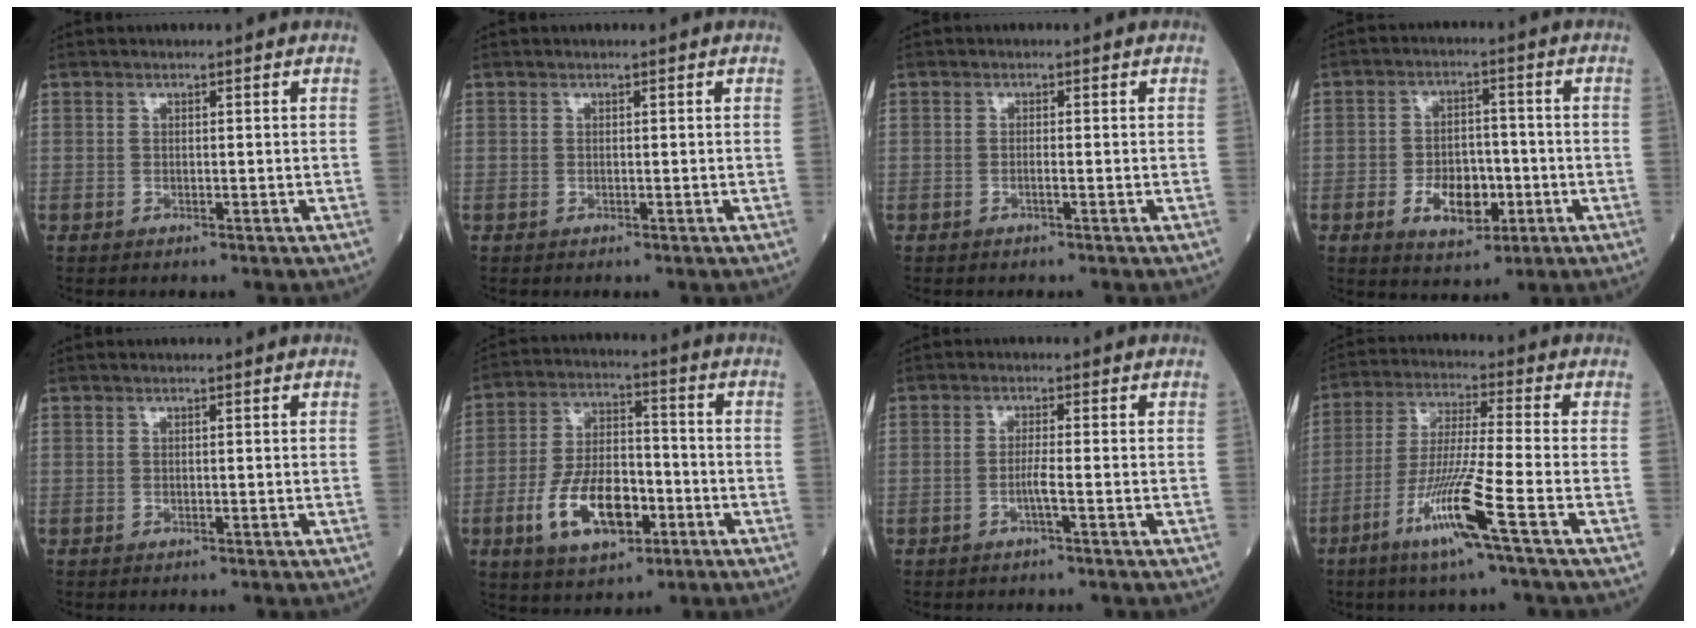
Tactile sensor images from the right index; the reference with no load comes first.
{"total": 0.0}
{"total": 0.7, "force": [-0.3, -0.1, 0.7], "torque": [-0.014, 0.000, -0.006]}
{"total": 7.7, "force": [-2.5, 4.3, 5.9], "torque": [-0.099, 0.002, -0.036]}
{"total": 0.0}
{"total": 12.5, "force": [-4.6, 5.9, 10.0], "torque": [-0.201, 0.006, -0.079]}
{"total": 2.1, "force": [-0.8, -0.4, 1.9], "torque": [-0.038, -0.001, -0.018]}
{"total": 11.4, "force": [-5.4, -1.2, 10.0], "torque": [-0.197, -0.021, -0.108]}